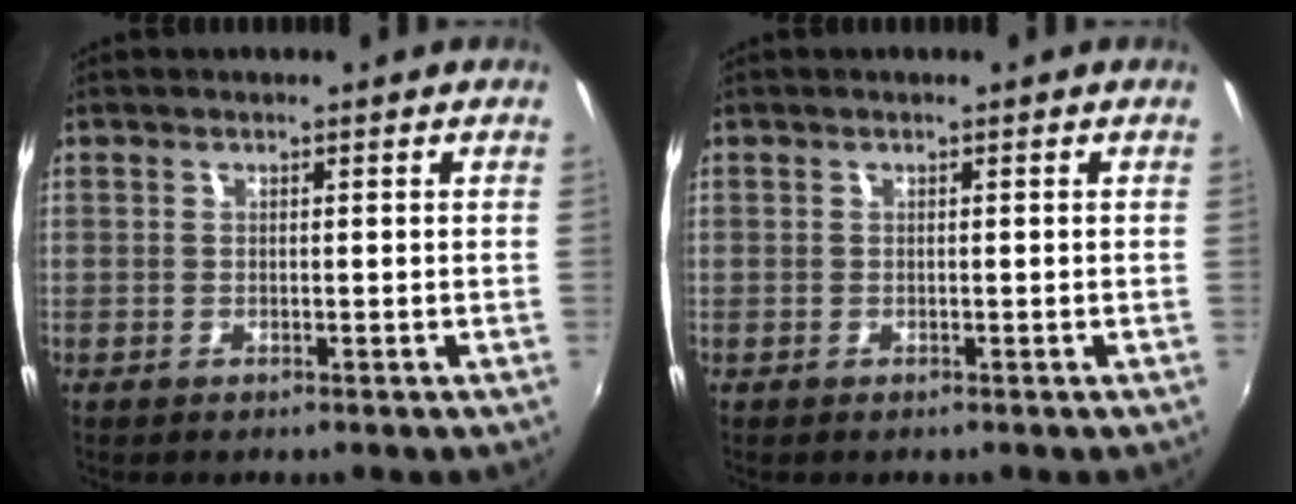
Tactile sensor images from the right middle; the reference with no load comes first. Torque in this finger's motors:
{"motor_torque": [0.56, -0.97, 0.02, -0.02]}